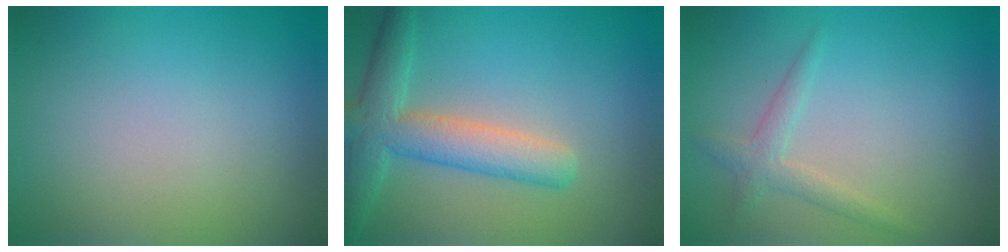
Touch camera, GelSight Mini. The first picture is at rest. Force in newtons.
{"total": 5.2, "press": 5.2, "slide": 0.3}
{"total": 1.7, "press": 1.7, "slide": 0.0}